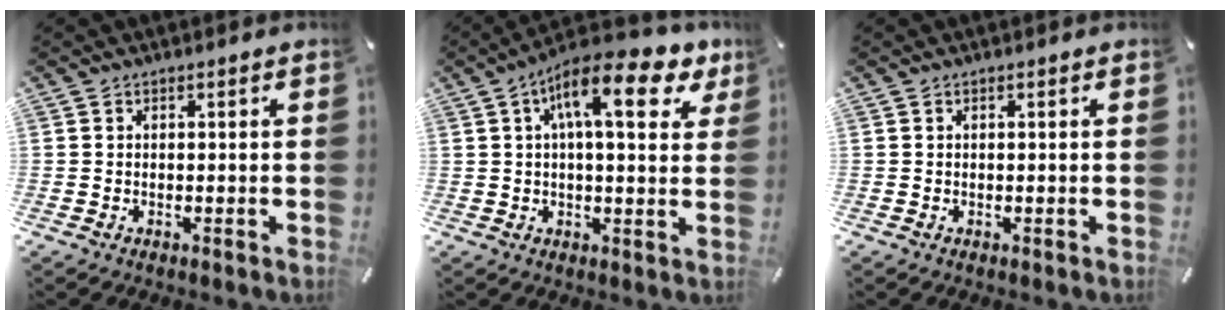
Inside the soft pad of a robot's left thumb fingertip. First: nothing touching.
{"total": 14.3, "force": [6.2, 5.1, 11.9], "torque": [-0.186, -0.016, 0.097]}
{"total": 0.0}